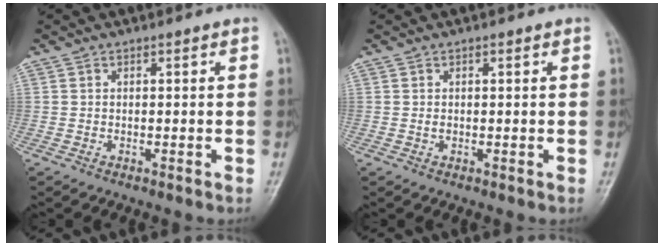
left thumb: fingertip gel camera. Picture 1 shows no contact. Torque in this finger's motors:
{"motor_torque": [-0.01, 0.29, 0.53, 0.15, 0.00]}